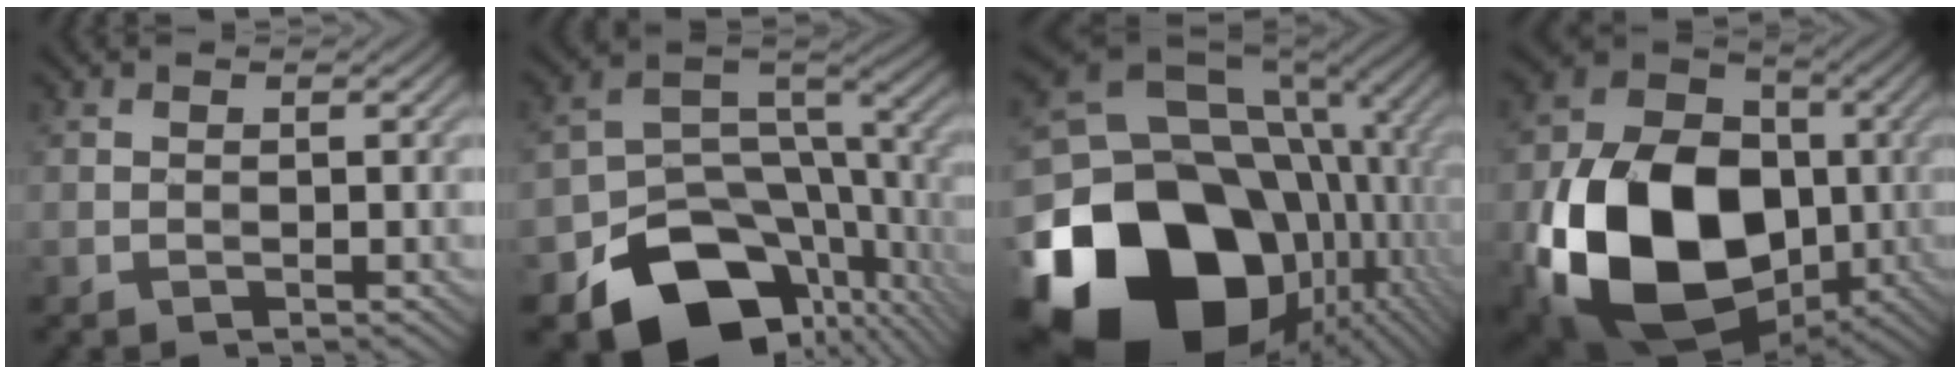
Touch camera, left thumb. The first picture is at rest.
{"total": 14.3, "force": [-7.7, 9.8, 7.0], "torque": [-0.135, -0.033, -0.119]}
{"total": 22.3, "force": [-6.7, 16.8, 13.0], "torque": [-0.280, -0.032, -0.094]}
{"total": 18.3, "force": [-4.6, 13.1, 11.8], "torque": [-0.252, -0.041, -0.079]}